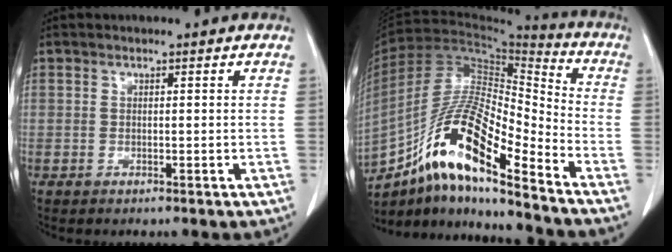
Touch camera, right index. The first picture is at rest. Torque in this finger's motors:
{"motor_torque": [1.10, -1.04, 0.28, 0.09]}